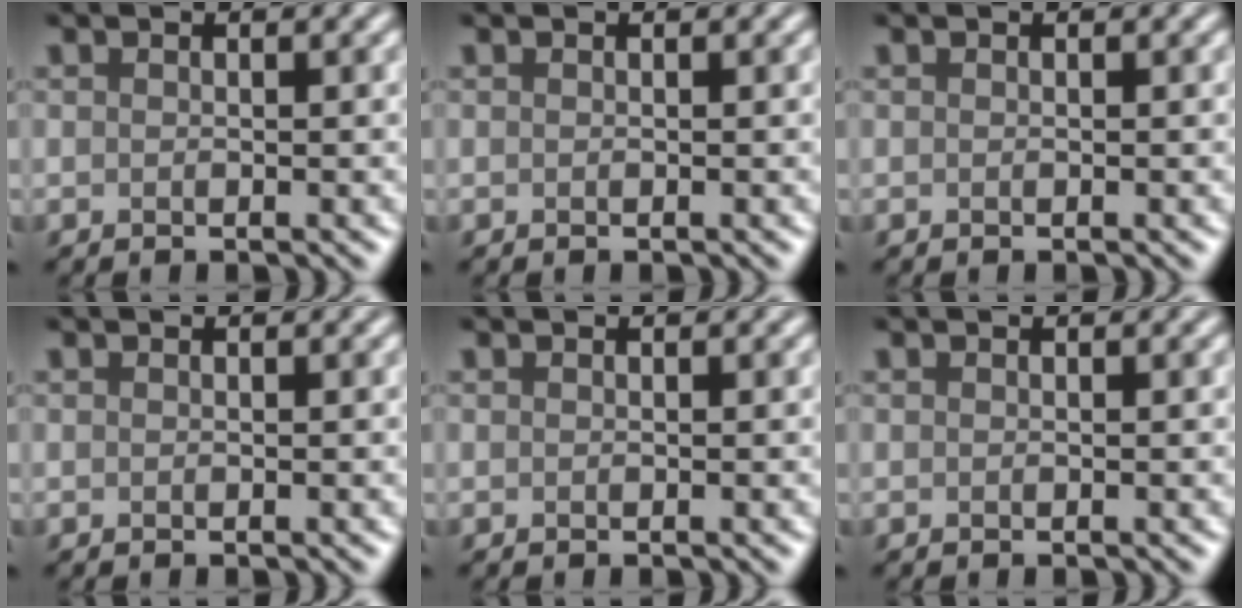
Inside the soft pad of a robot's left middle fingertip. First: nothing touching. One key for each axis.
{"total": 0.0}
{"total": 0.0}
{"total": 0.0}
{"total": 0.0}
{"total": 0.0}